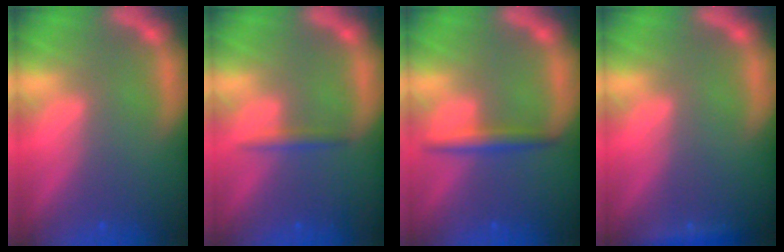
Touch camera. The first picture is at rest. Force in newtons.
{"total": 1.4}
{"total": 2.5}
{"total": 1.4}